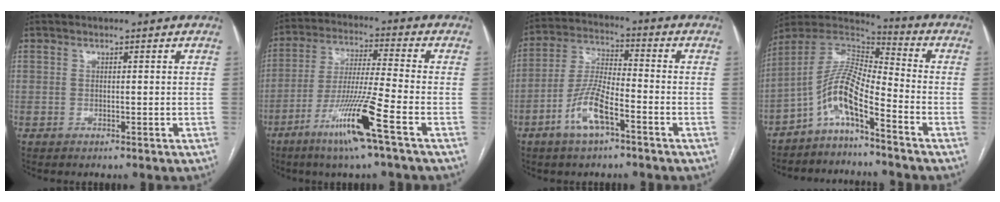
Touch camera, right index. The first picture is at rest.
{"total": 12.4, "force": [-6.4, -1.1, 10.6], "torque": [-0.208, -0.025, -0.124]}
{"total": 9.0, "force": [-4.5, 2.2, 7.5], "torque": [-0.163, -0.003, -0.085]}
{"total": 9.6, "force": [-5.6, 1.7, 7.6], "torque": [-0.161, 0.022, -0.108]}